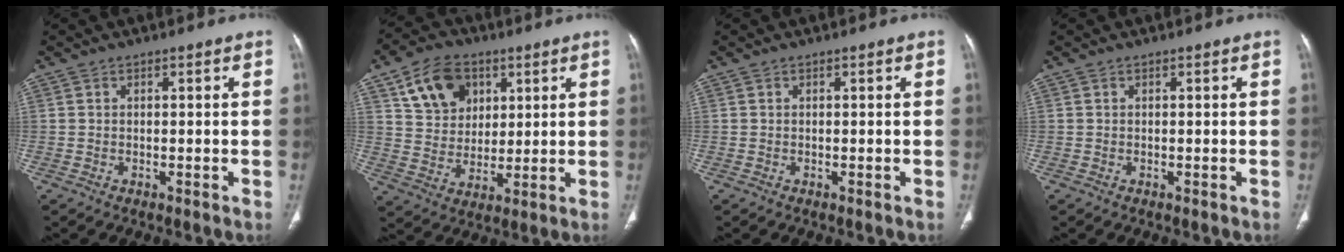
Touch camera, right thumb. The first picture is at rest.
{"total": 12.5, "force": [5.5, 9.3, 6.2], "torque": [-0.074, -0.014, 0.103]}
{"total": 0.0}
{"total": 0.0}